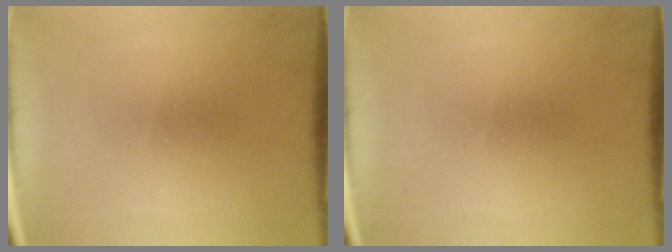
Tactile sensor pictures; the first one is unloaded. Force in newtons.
{"total": 0.0}